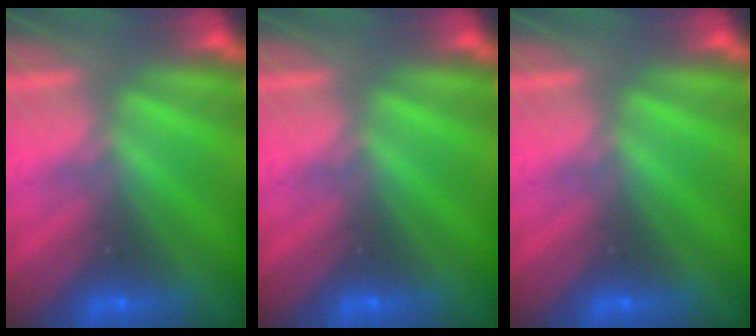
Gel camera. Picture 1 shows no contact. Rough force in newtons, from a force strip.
{"total": 0.0}
{"total": 0.0}